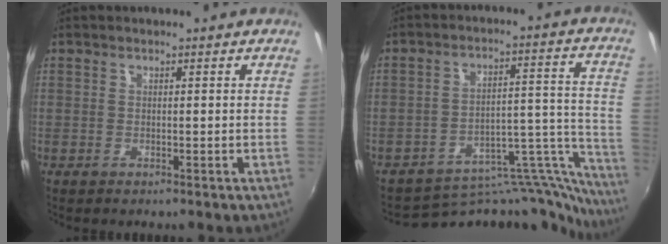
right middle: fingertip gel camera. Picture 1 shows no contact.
{"total": 17.3, "force": [-16.8, 2.9, 2.7], "torque": [-0.014, 0.045, -0.241]}